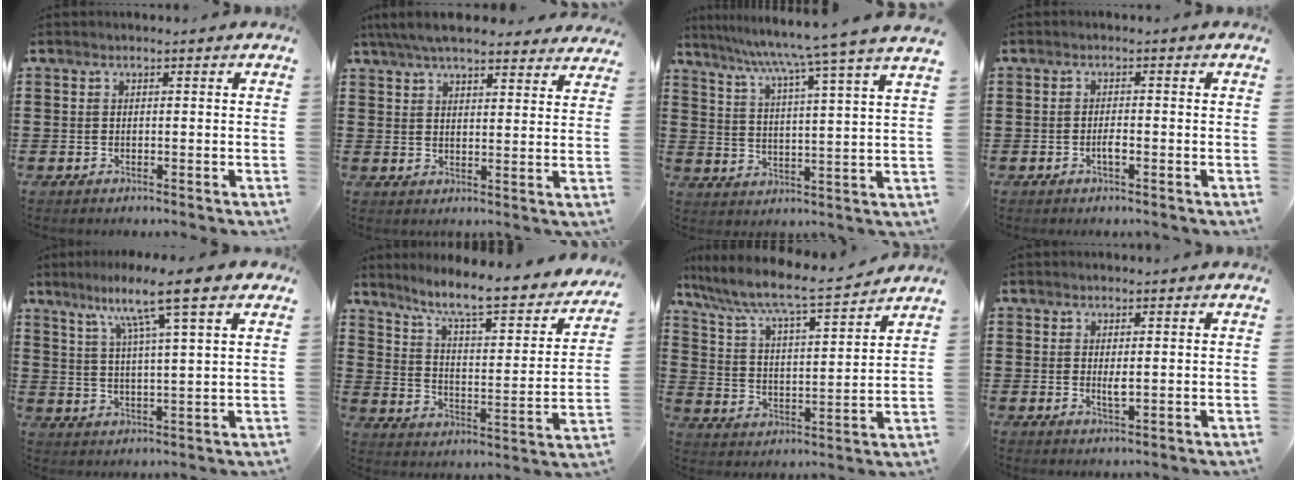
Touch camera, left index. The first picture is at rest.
{"total": 6.4, "force": [5.9, 1.2, 2.2], "torque": [-0.062, -0.013, 0.110]}
{"total": 7.0, "force": [5.9, -1.7, 3.3], "torque": [-0.089, -0.048, 0.090]}
{"total": 1.7, "force": [-0.7, 0.4, 1.4], "torque": [-0.028, 0.001, -0.013]}
{"total": 9.5, "force": [6.7, 0.2, 6.7], "torque": [-0.132, -0.023, 0.108]}
{"total": 8.6, "force": [7.4, 0.3, 4.3], "torque": [-0.105, -0.053, 0.118]}
{"total": 6.5, "force": [5.6, 0.5, 3.1], "torque": [-0.087, -0.040, 0.087]}
{"total": 2.0, "force": [0.3, 0.4, 1.9], "torque": [-0.036, -0.003, 0.005]}